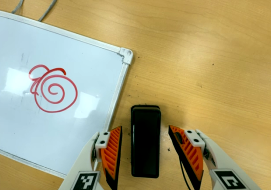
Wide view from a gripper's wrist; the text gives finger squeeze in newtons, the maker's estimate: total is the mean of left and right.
{"total": 0.0}